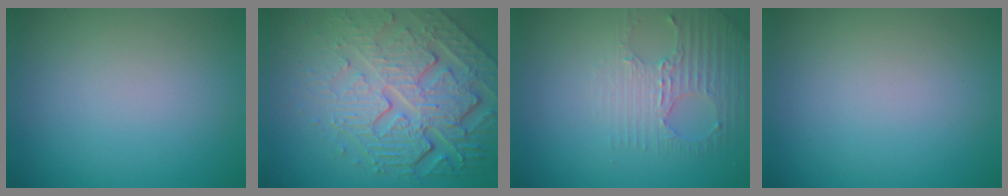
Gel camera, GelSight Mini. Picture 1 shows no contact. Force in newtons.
{"total": 8.4, "press": 5.8, "slide": 6.0}
{"total": 2.8, "press": 2.5, "slide": 1.3}
{"total": 0.0}